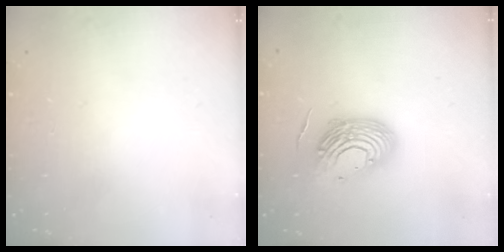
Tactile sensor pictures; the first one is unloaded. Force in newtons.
{"total": 12.9, "press": 12.7, "slide": 2.1}